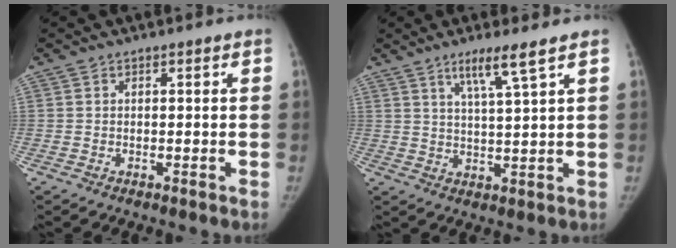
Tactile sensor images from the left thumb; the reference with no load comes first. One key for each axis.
{"total": 6.0, "fx": 3.8, "fy": -0.4, "fz": 4.7, "tx": -0.087, "ty": -0.027, "tz": 0.074}